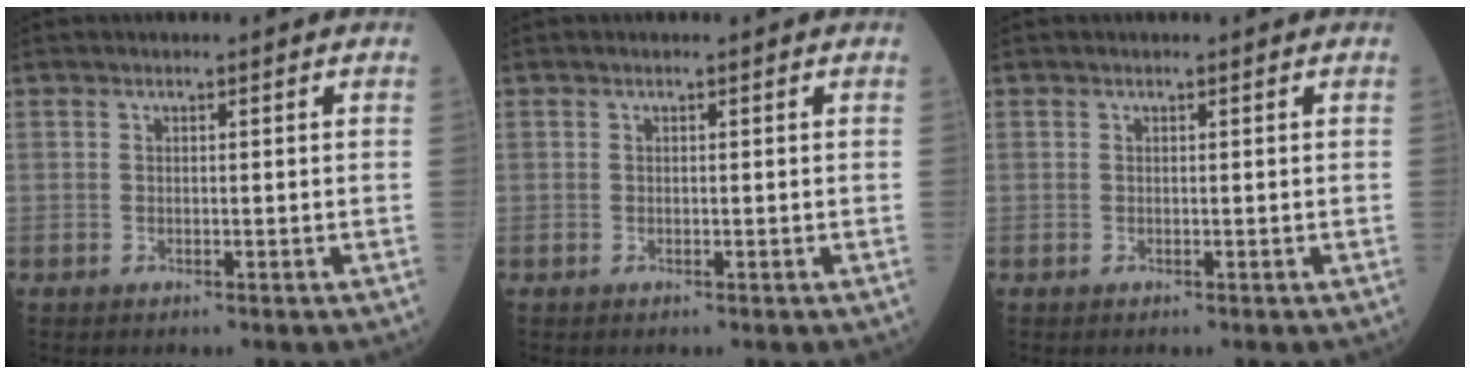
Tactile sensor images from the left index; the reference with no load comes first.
{"total": 0.0}
{"total": 0.0}